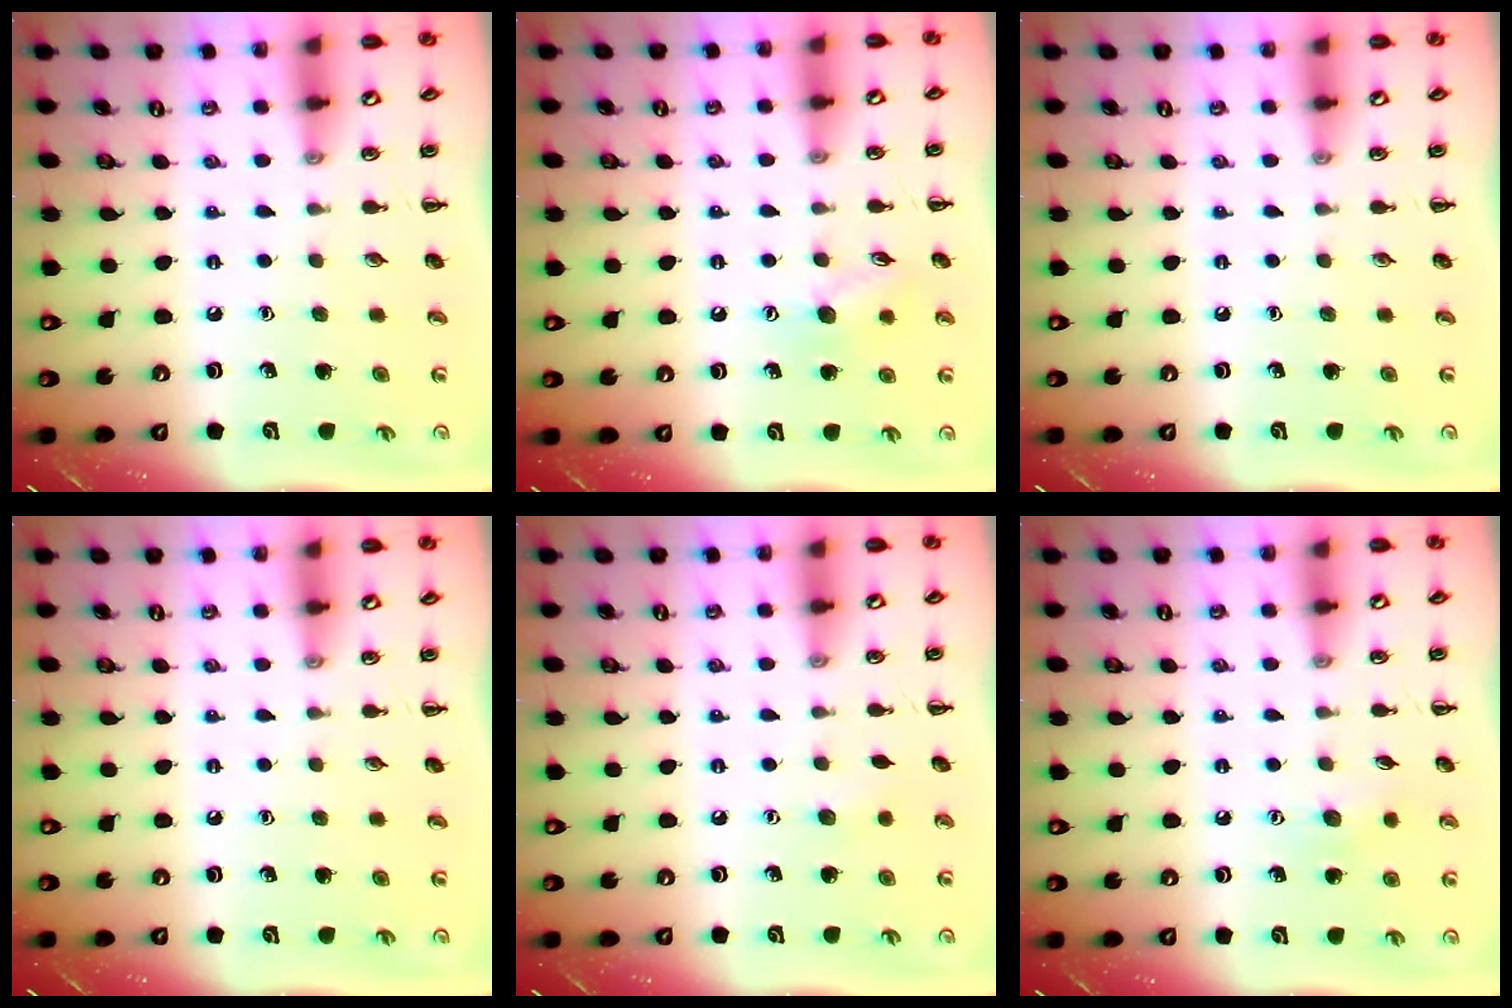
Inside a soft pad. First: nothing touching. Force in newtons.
{"total": 7.8, "press": 7.7, "slide": 0.8}
{"total": 0.0}
{"total": 0.0}
{"total": 3.5, "press": 3.4, "slide": 1.0}
{"total": 6.3, "press": 6.3, "slide": 1.0}